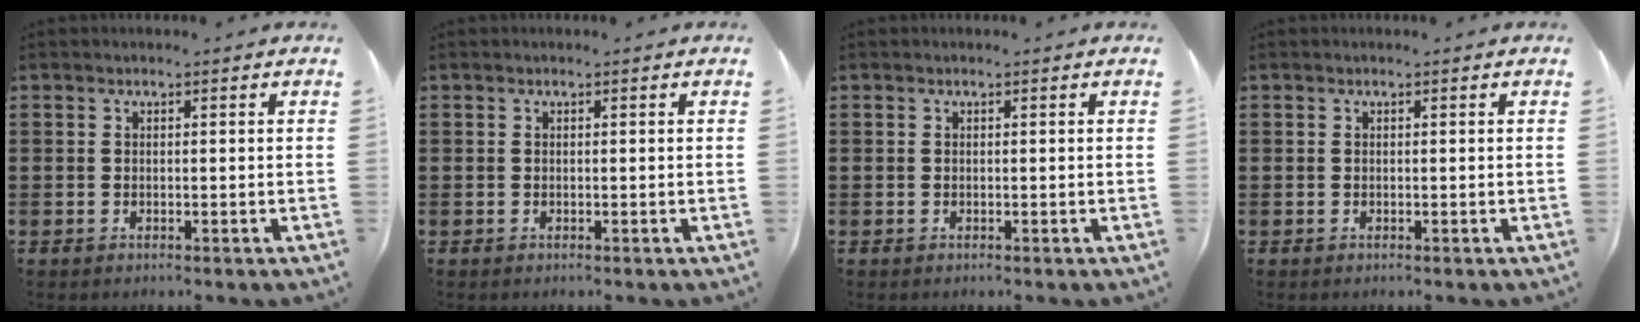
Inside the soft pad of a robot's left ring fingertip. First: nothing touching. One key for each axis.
{"total": 0.0}
{"total": 0.0}
{"total": 0.0}